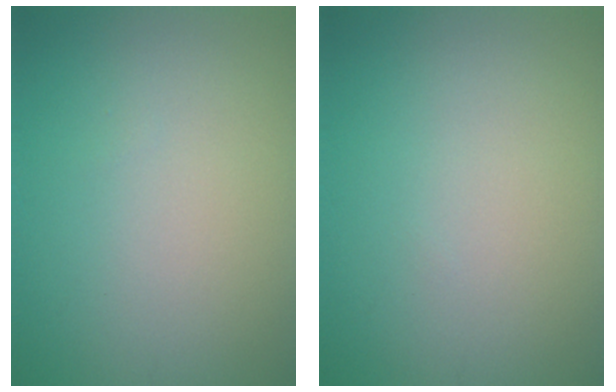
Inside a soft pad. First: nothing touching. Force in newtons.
{"total": 0.0}